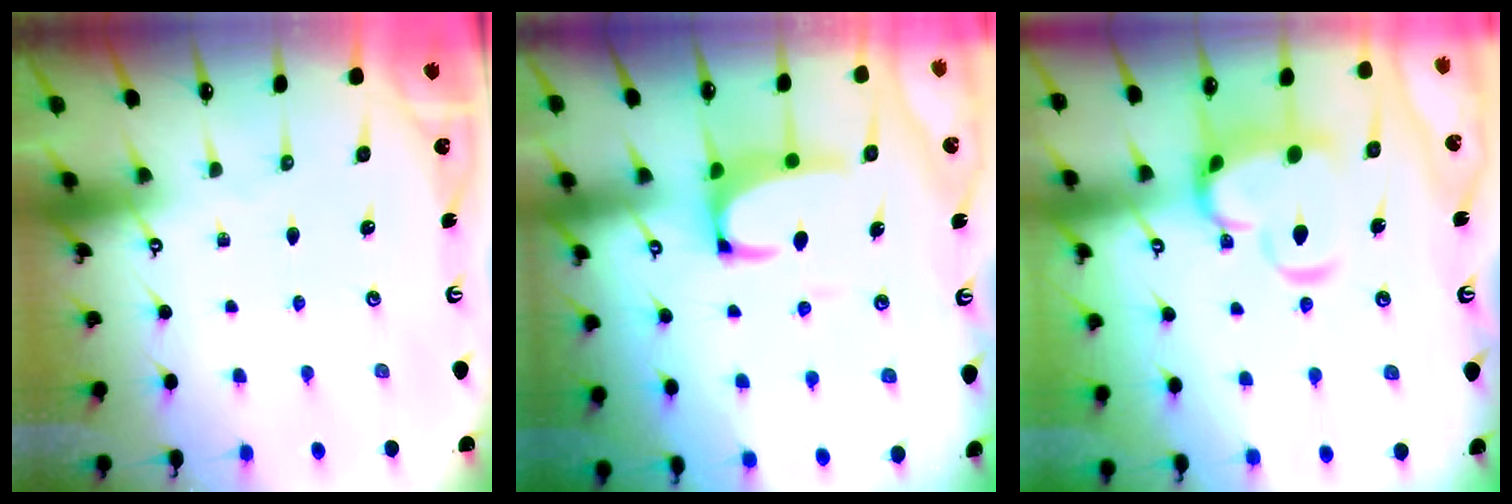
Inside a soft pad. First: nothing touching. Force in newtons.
{"total": 2.5, "press": 2.2, "slide": 1.1}
{"total": 6.7, "press": 6.5, "slide": 1.6}